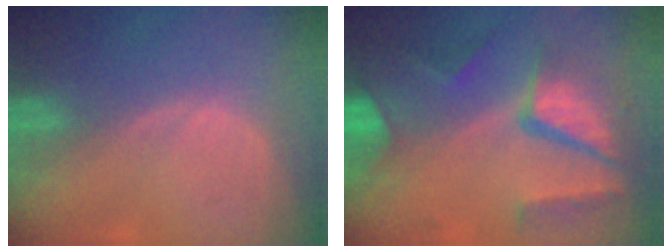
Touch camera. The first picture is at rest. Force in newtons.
{"total": 10.4, "press": 8.8, "slide": 5.5}